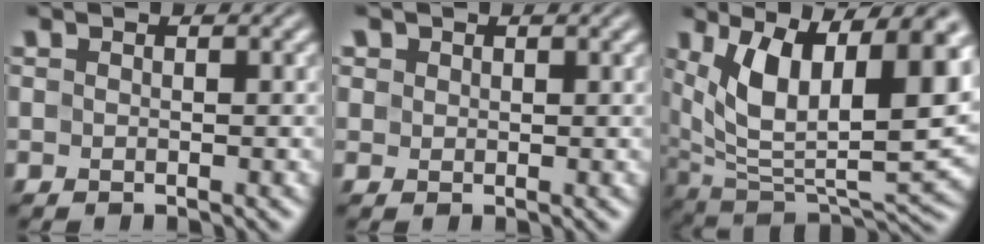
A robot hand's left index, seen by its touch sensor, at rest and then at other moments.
{"total": 1.0, "force": [0.5, 0.9, 0.2], "torque": [-0.001, -0.001, 0.008]}
{"total": 13.8, "force": [4.7, 6.2, 11.4], "torque": [-0.206, -0.006, 0.082]}